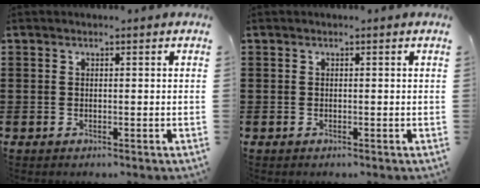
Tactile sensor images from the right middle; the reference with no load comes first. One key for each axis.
{"total": 0.0}